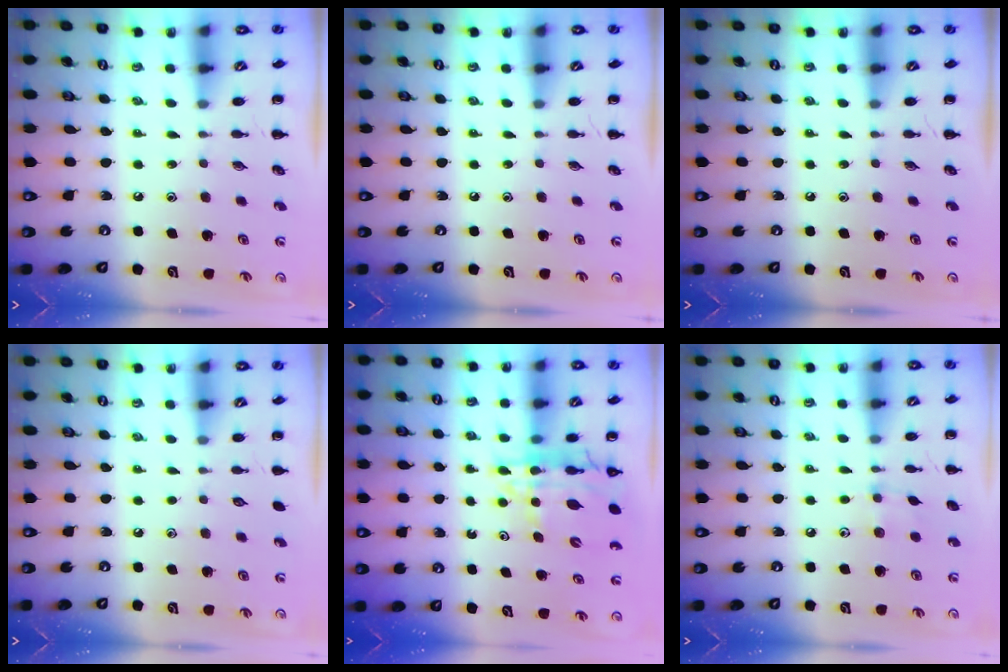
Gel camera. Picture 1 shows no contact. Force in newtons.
{"total": 0.0}
{"total": 0.0}
{"total": 0.0}
{"total": 10.5, "press": 10.0, "slide": 3.3}
{"total": 3.7, "press": 3.5, "slide": 1.1}